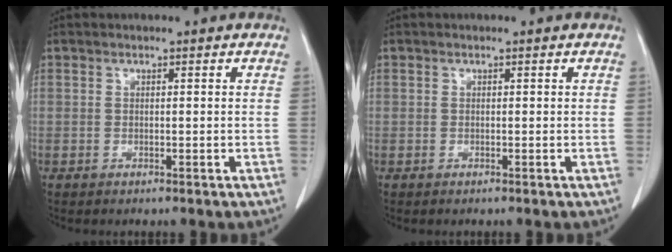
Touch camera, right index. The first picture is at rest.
{"total": 0.0}